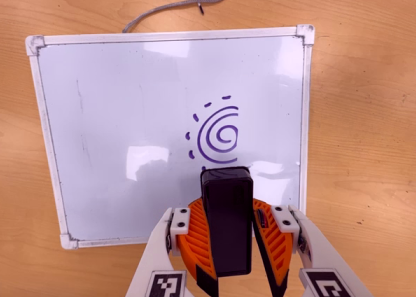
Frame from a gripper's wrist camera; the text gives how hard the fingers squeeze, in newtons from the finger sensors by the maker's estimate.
{"total": 10.8, "left": 10.9, "right": 10.7}